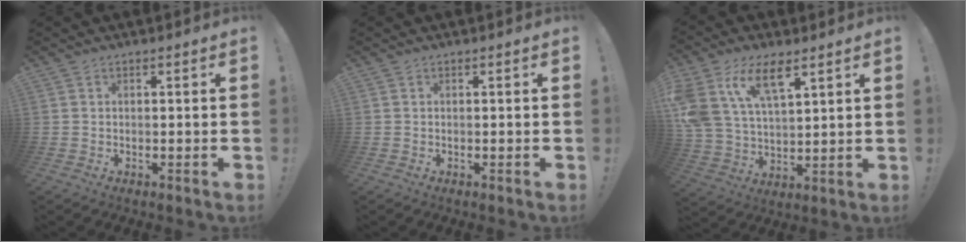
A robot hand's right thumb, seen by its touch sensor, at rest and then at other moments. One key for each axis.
{"total": 0.0}
{"total": 14.4, "fx": 8.2, "fy": 7.3, "fz": 9.2, "tx": -0.193, "ty": -0.033, "tz": 0.152}